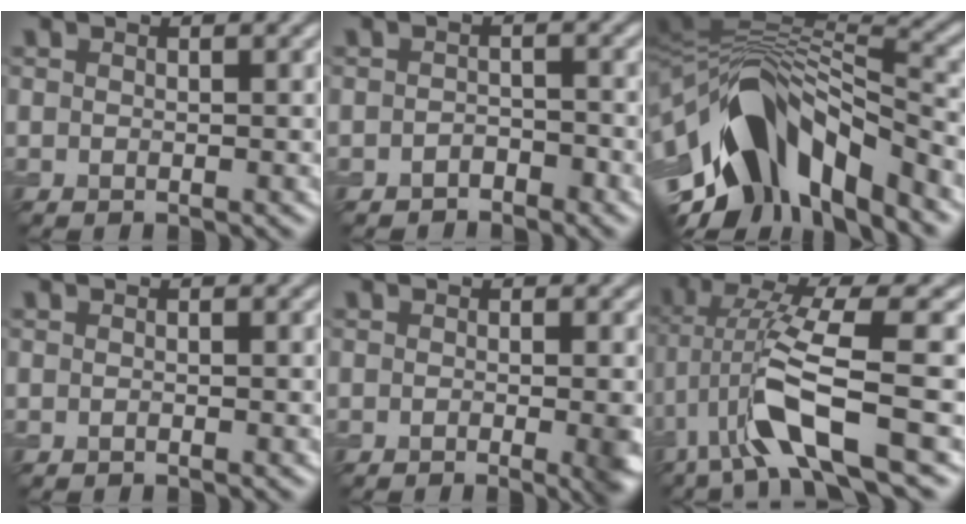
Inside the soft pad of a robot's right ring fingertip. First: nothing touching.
{"total": 1.4, "force": [-1.2, 0.6, 0.3], "torque": [-0.005, 0.006, -0.023]}
{"total": 13.6, "force": [-4.2, 7.4, 10.6], "torque": [-0.196, 0.006, -0.066]}
{"total": 0.0}
{"total": 2.8, "force": [-0.6, 0.7, 2.6], "torque": [-0.035, -0.007, -0.009]}
{"total": 7.4, "force": [-1.7, 1.2, 7.1], "torque": [-0.143, 0.008, -0.038]}